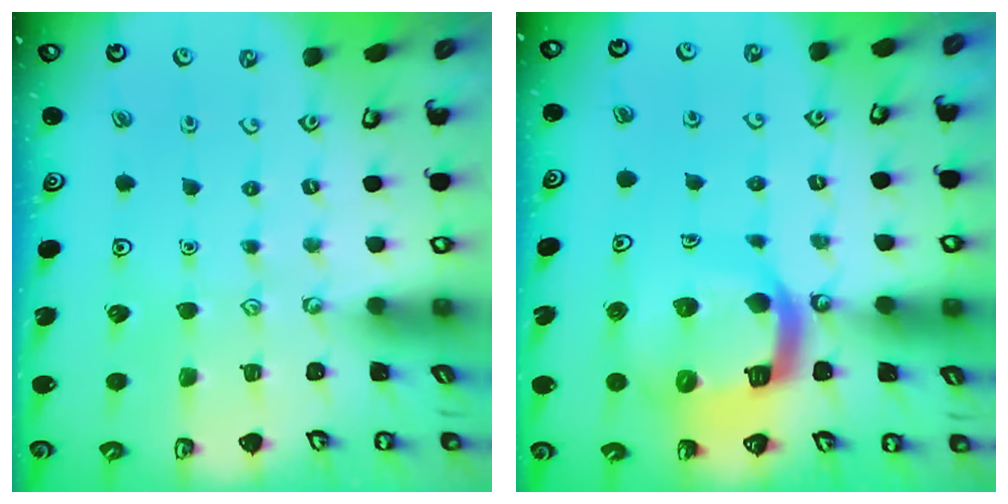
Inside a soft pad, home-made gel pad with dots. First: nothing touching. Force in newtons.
{"total": 15.5, "press": 15.4, "slide": 1.9}